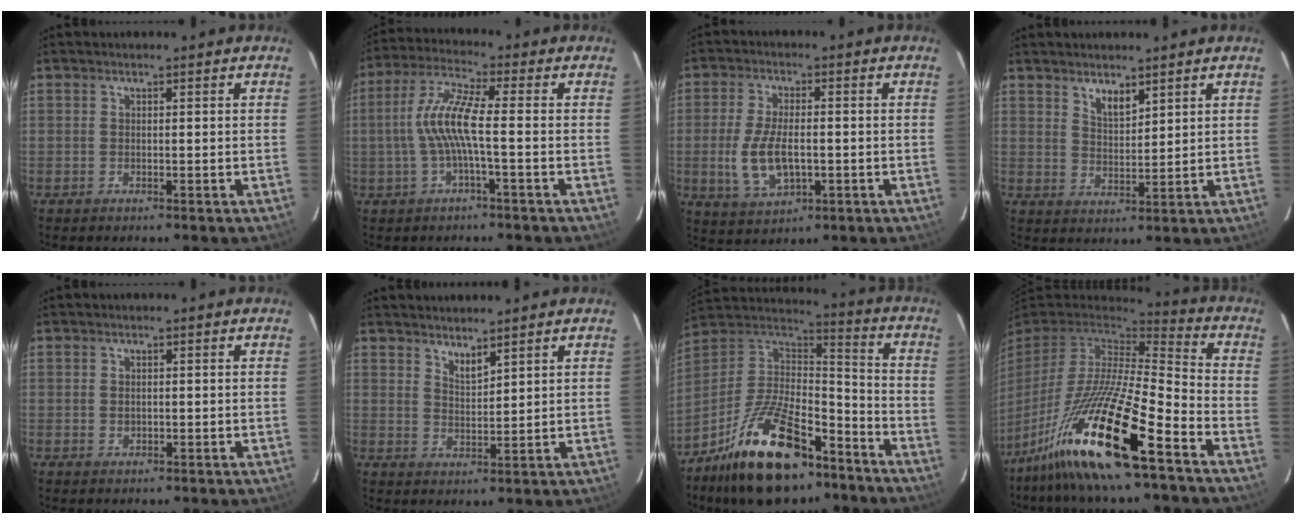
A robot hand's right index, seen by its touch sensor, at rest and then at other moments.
{"total": 8.6, "force": [-1.2, 0.9, 8.5], "torque": [-0.184, 0.009, -0.021]}
{"total": 9.7, "force": [-1.6, 4.7, 8.3], "torque": [-0.173, -0.009, -0.022]}
{"total": 4.2, "force": [3.2, 1.6, 2.3], "torque": [-0.037, 0.000, 0.058]}
{"total": 1.2, "force": [-0.1, 1.0, 0.6], "torque": [-0.010, 0.000, 0.000]}
{"total": 3.3, "force": [2.9, 0.6, 1.5], "torque": [-0.023, -0.002, 0.050]}
{"total": 24.5, "force": [-15.1, 10.9, 15.9], "torque": [-0.307, 0.001, -0.245]}
{"total": 22.0, "force": [-14.6, 2.4, 16.2], "torque": [-0.312, -0.044, -0.270]}